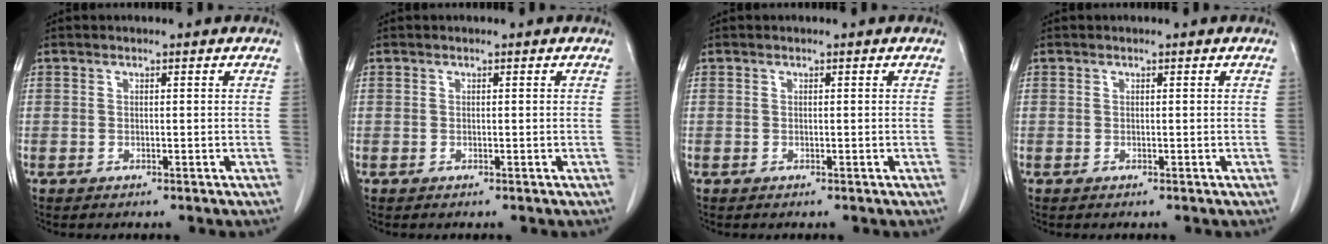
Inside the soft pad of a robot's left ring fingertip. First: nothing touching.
{"total": 0.0}
{"total": 0.0}
{"total": 0.0}